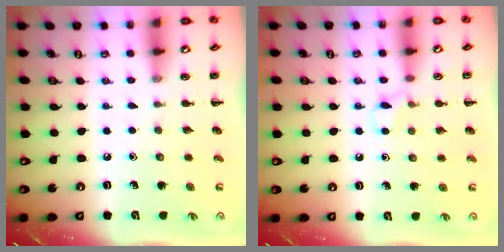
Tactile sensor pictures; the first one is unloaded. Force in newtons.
{"total": 5.7, "press": 5.3, "slide": 2.0}